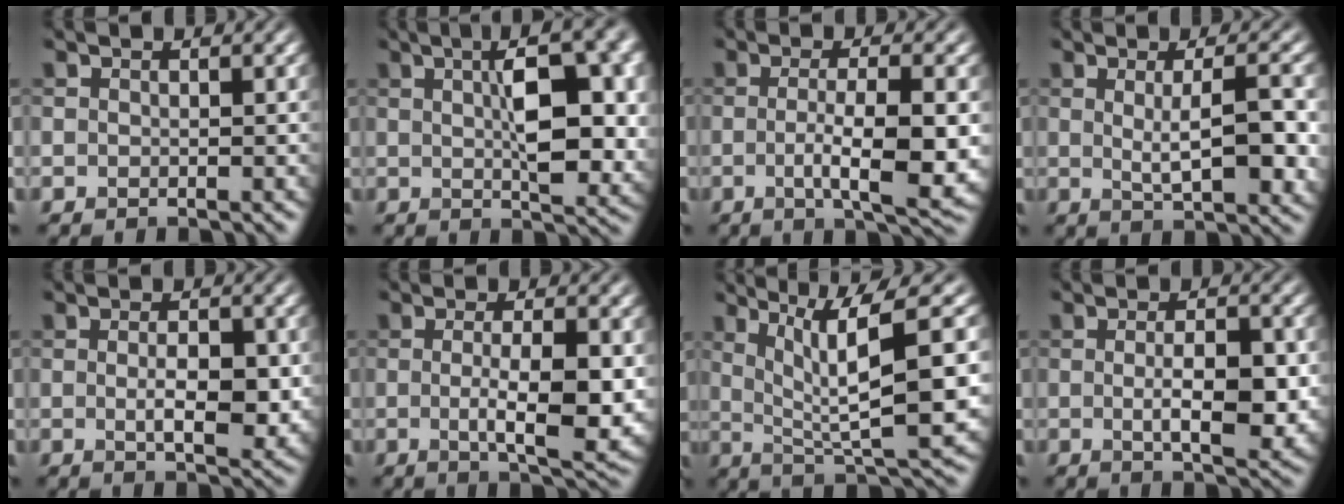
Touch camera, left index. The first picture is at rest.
{"total": 10.1, "force": [1.9, 3.7, 9.2], "torque": [-0.130, 0.002, 0.032]}
{"total": 7.0, "force": [-1.0, 1.7, 6.7], "torque": [-0.108, -0.010, -0.010]}
{"total": 5.7, "force": [0.2, 1.5, 5.5], "torque": [-0.081, -0.002, 0.007]}
{"total": 4.2, "force": [-0.2, 1.7, 3.8], "torque": [-0.064, -0.008, -0.002]}
{"total": 6.3, "force": [-0.5, 1.7, 6.1], "torque": [-0.100, -0.011, -0.004]}
{"total": 9.8, "force": [2.0, 1.9, 9.4], "torque": [-0.141, 0.006, 0.039]}
{"total": 5.4, "force": [-0.4, 1.9, 5.0], "torque": [-0.083, -0.010, -0.004]}